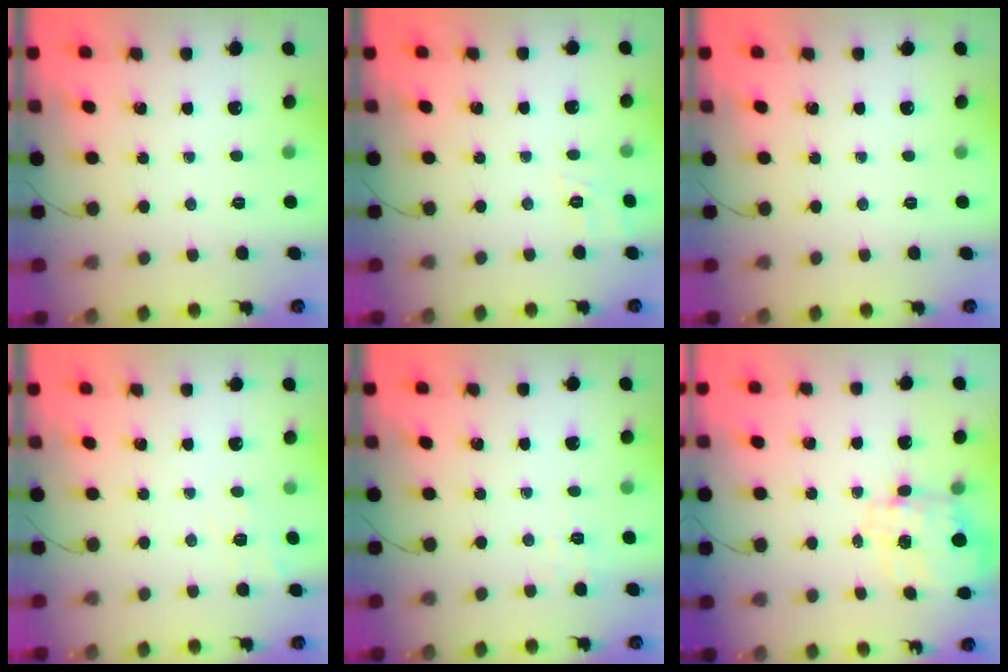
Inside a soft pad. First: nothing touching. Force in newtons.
{"total": 9.1, "press": 8.9, "slide": 2.2}
{"total": 0.0}
{"total": 8.6, "press": 8.3, "slide": 2.3}
{"total": 3.0, "press": 2.5, "slide": 1.8}
{"total": 2.9, "press": 2.7, "slide": 1.1}